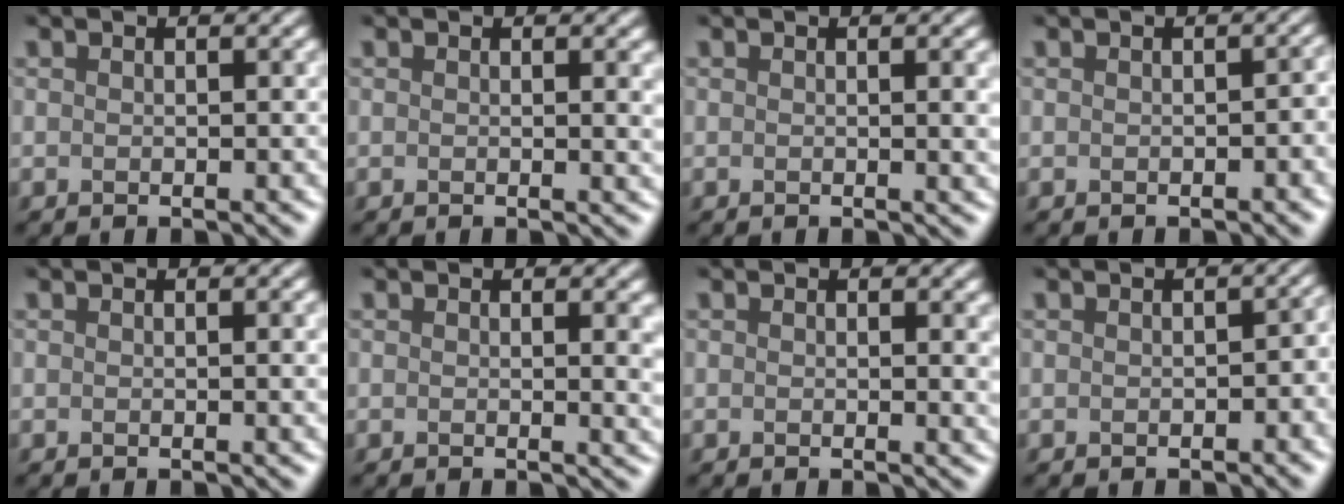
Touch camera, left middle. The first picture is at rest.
{"total": 0.8, "force": [0.4, 0.2, 0.7], "torque": [-0.010, -0.006, 0.004]}
{"total": 1.7, "force": [0.3, 0.7, 1.5], "torque": [-0.012, -0.003, 0.000]}
{"total": 1.2, "force": [-0.6, 0.4, 1.0], "torque": [-0.012, 0.002, -0.007]}
{"total": 0.8, "force": [0.2, 0.4, 0.6], "torque": [0.001, -0.003, -0.002]}
{"total": 1.7, "force": [0.4, 0.7, 1.5], "torque": [-0.015, -0.006, 0.003]}
{"total": 0.7, "force": [0.4, 0.2, 0.6], "torque": [-0.009, -0.006, 0.004]}
{"total": 1.8, "force": [-0.8, 0.7, 1.4], "torque": [-0.019, 0.000, -0.008]}